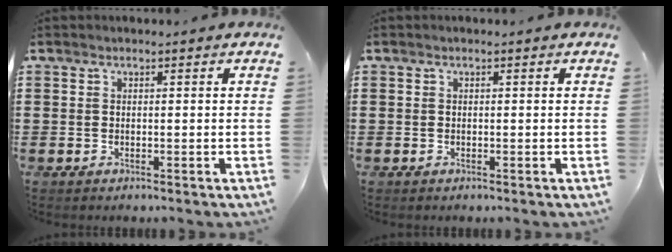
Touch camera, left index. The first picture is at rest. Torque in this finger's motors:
{"motor_torque": [0.00, 0.00, 0.00, 0.00]}